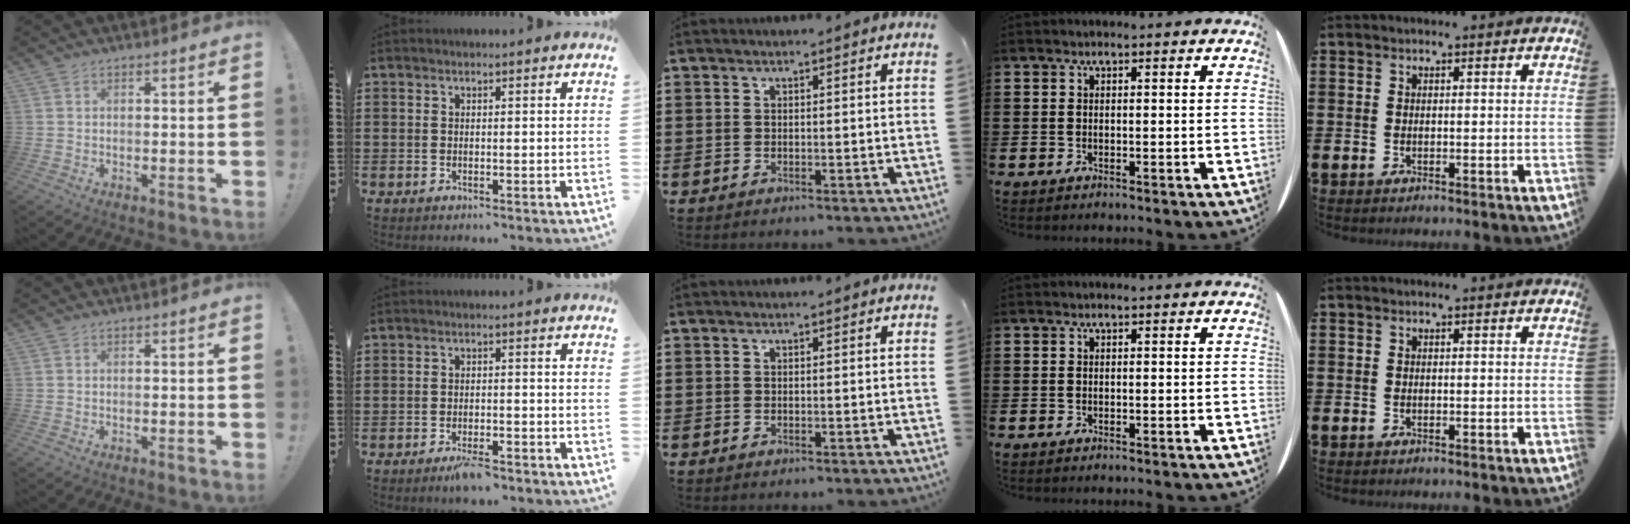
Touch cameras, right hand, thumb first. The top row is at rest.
{"index": {"total": 2.5, "force": [-1.9, 0.6, 1.4], "torque": [-0.024, 0.006, -0.036]}}